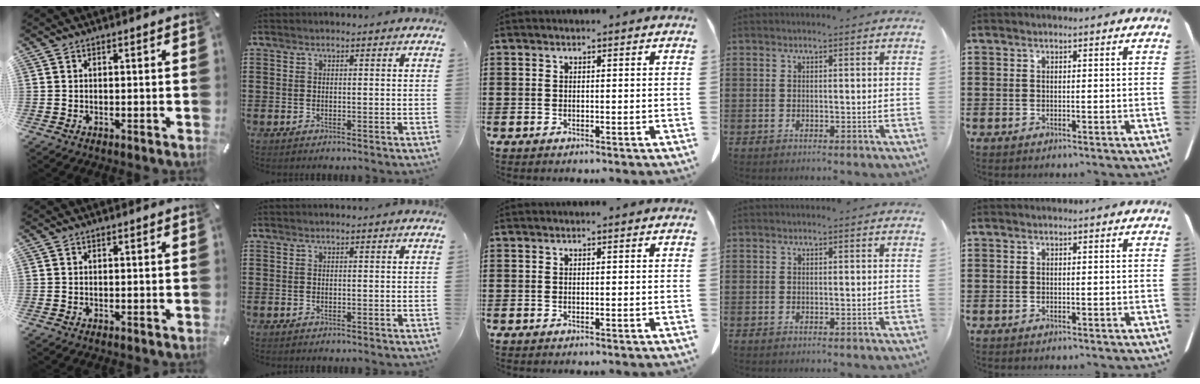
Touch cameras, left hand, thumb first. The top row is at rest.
{}